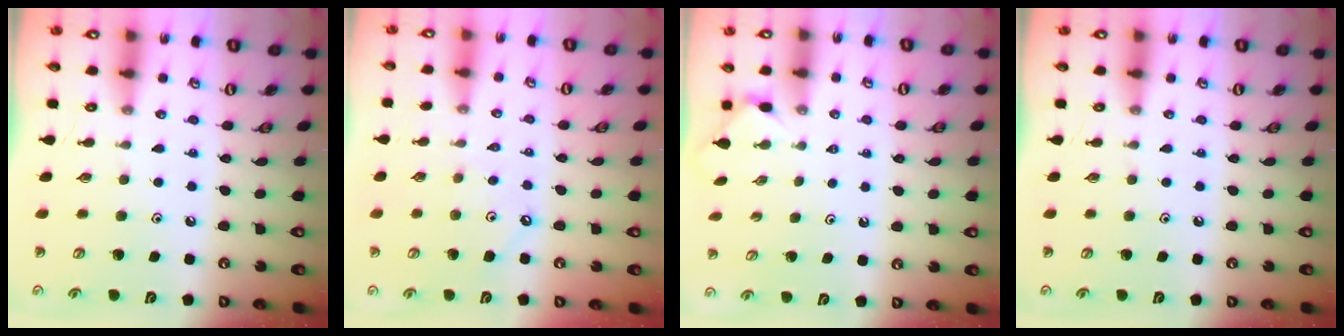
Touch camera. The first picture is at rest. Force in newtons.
{"total": 3.0, "press": 2.9, "slide": 0.4}
{"total": 1.6, "press": 1.5, "slide": 0.4}
{"total": 0.0}